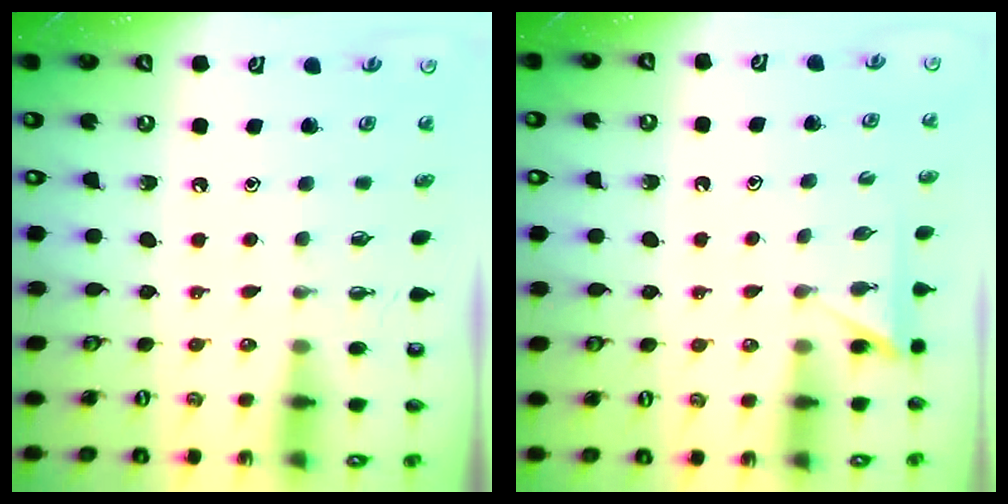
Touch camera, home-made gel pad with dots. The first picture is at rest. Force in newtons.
{"total": 3.7, "press": 3.7, "slide": 0.3}